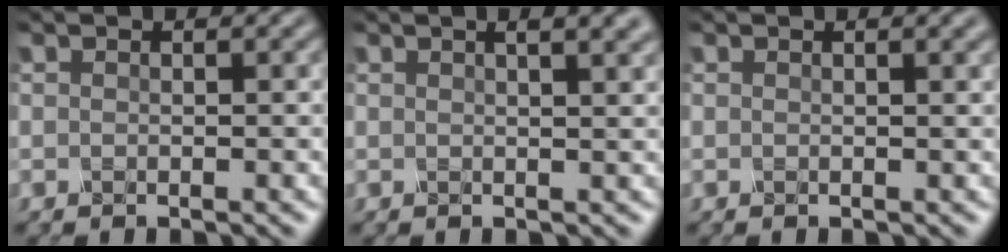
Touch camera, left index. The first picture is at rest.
{"total": 5.3, "force": [2.8, 2.3, 3.9], "torque": [-0.017, 0.029, 0.003]}
{"total": 1.4, "force": [0.9, 0.4, 1.0], "torque": [-0.009, 0.003, 0.011]}